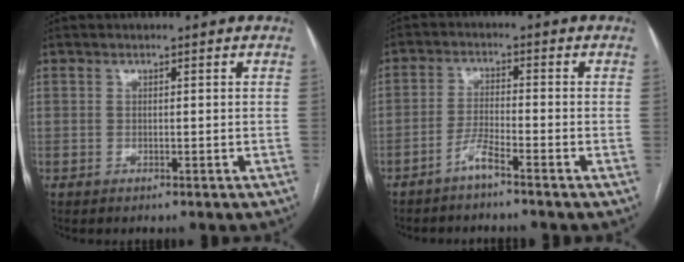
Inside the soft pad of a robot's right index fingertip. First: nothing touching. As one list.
[{"total": 3.4, "force": [-2.7, -0.2, 2.1], "torque": [-0.045, -0.002, -0.055]}]